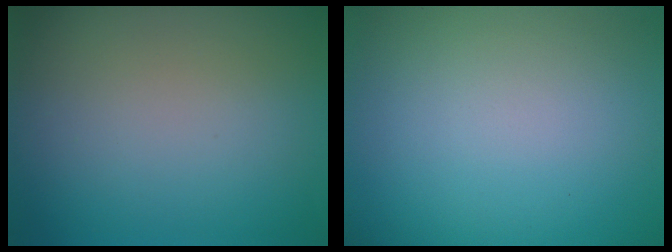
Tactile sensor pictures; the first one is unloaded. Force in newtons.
{"total": 0.0}